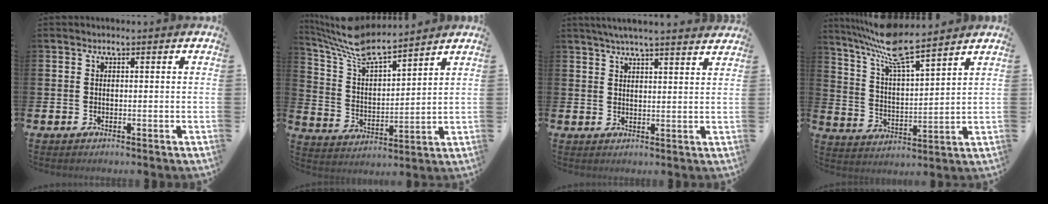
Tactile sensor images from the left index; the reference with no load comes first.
{"total": 8.5, "force": [7.8, 1.7, 2.7], "torque": [-0.089, -0.046, 0.142]}
{"total": 4.5, "force": [4.3, -0.3, 1.3], "torque": [-0.035, -0.014, 0.077]}
{"total": 9.5, "force": [8.6, 1.2, 4.0], "torque": [-0.102, -0.046, 0.151]}